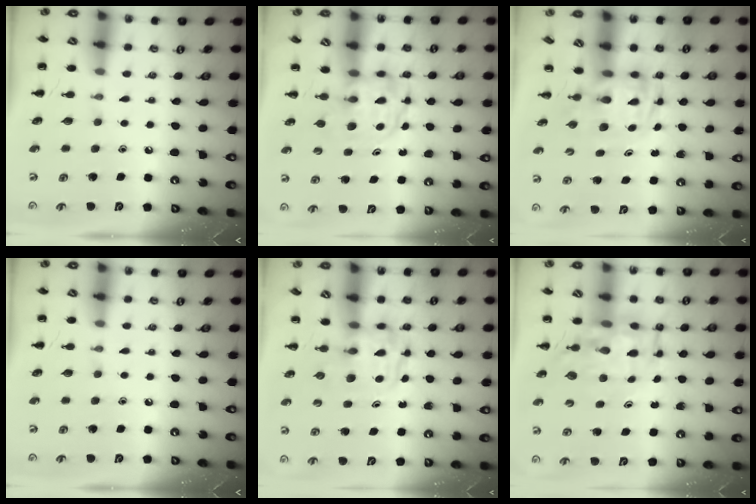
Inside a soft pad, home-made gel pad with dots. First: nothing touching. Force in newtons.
{"total": 3.7, "press": 3.7, "slide": 0.3}
{"total": 2.7, "press": 2.6, "slide": 0.5}
{"total": 0.0}
{"total": 3.3, "press": 3.3, "slide": 0.2}
{"total": 7.2, "press": 6.8, "slide": 2.3}